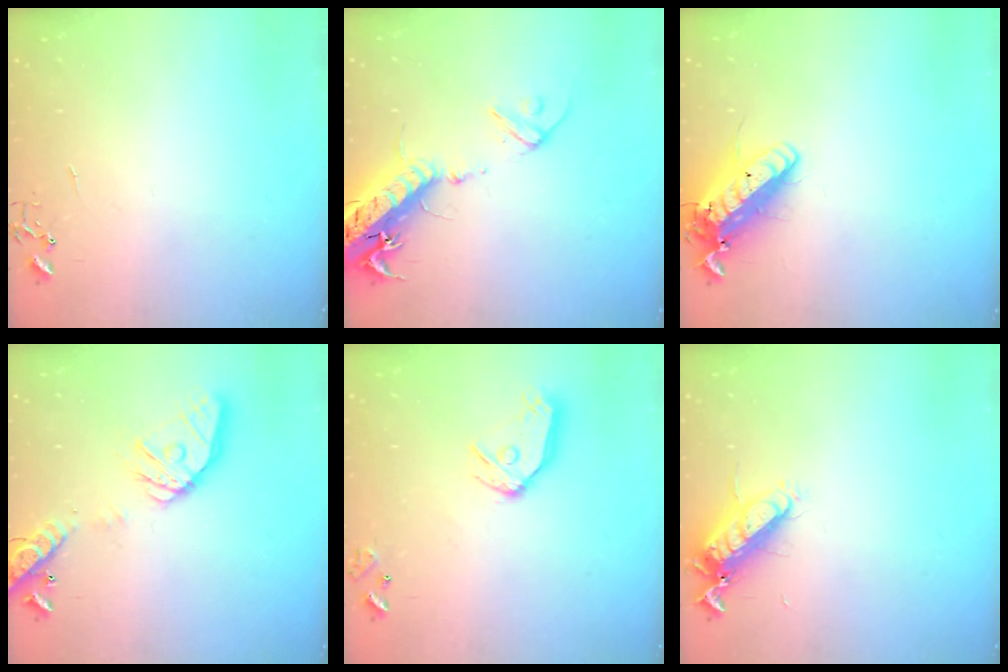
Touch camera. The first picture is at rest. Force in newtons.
{"total": 18.2, "press": 17.7, "slide": 4.1}
{"total": 15.3, "press": 15.1, "slide": 2.8}
{"total": 16.7, "press": 16.5, "slide": 2.5}
{"total": 12.3, "press": 12.2, "slide": 1.5}
{"total": 13.5, "press": 13.3, "slide": 1.9}